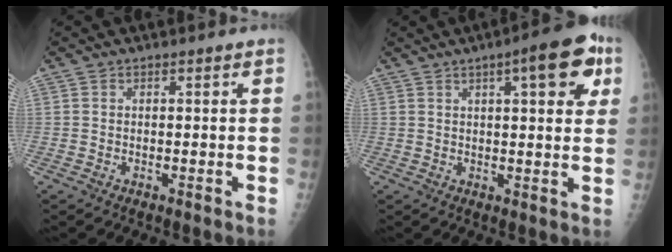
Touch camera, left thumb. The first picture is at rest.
{"total": 11.3, "force": [4.7, 3.4, 9.7], "torque": [-0.102, -0.002, 0.054]}